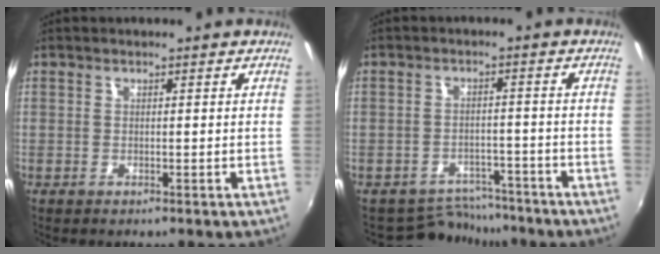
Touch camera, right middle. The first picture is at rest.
{"total": 6.9, "force": [-6.4, 2.7, -0.3], "torque": [-0.004, 0.011, -0.093]}